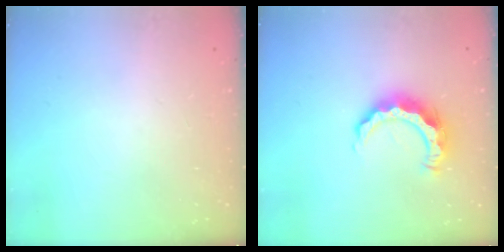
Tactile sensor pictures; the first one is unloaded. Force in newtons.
{"total": 9.6, "press": 9.5, "slide": 0.9}